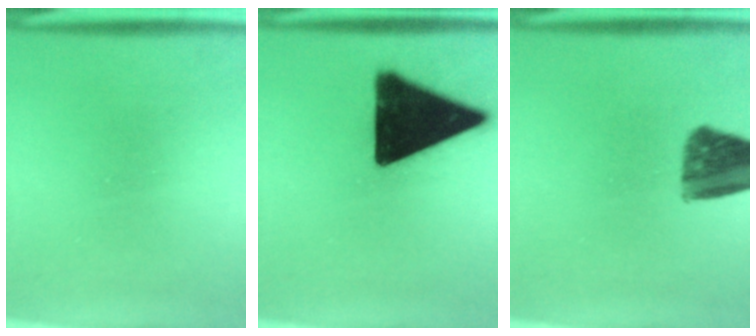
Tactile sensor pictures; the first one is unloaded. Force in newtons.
{"total": 19.7}
{"total": 10.4}